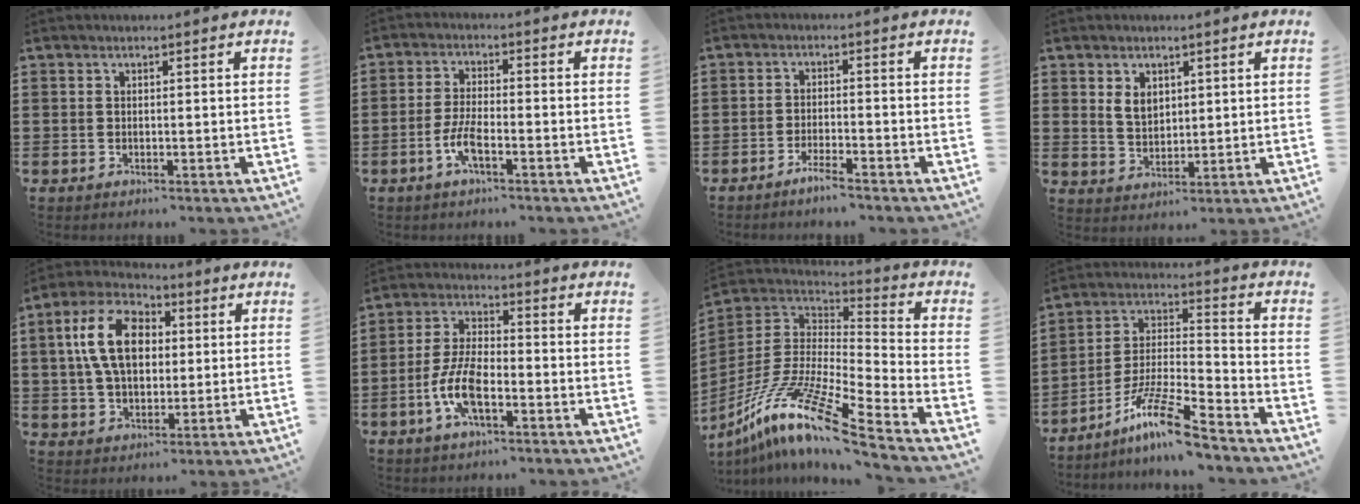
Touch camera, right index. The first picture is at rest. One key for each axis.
{"total": 4.7, "fx": -2.2, "fy": 1.1, "fz": 4.0, "tx": -0.095, "ty": -0.006, "tz": -0.048}
{"total": 2.8, "fx": -2.5, "fy": -0.1, "fz": 1.2, "tx": -0.021, "ty": 0.003, "tz": -0.048}
{"total": 3.5, "fx": 1.6, "fy": 2.4, "fz": 2.1, "tx": -0.048, "ty": 0.010, "tz": 0.029}
{"total": 11.6, "fx": 1.8, "fy": 7.2, "fz": 8.9, "tx": -0.197, "ty": 0.010, "tz": 0.026}
{"total": 8.0, "fx": -3.1, "fy": 3.1, "fz": 6.7, "tx": -0.159, "ty": -0.006, "tz": -0.064}
{"total": 13.9, "fx": -9.8, "fy": 1.3, "fz": 9.7, "tx": -0.205, "ty": 0.001, "tz": -0.195}
{"total": 11.7, "fx": -9.1, "fy": 1.1, "fz": 7.4, "tx": -0.149, "ty": 0.011, "tz": -0.179}